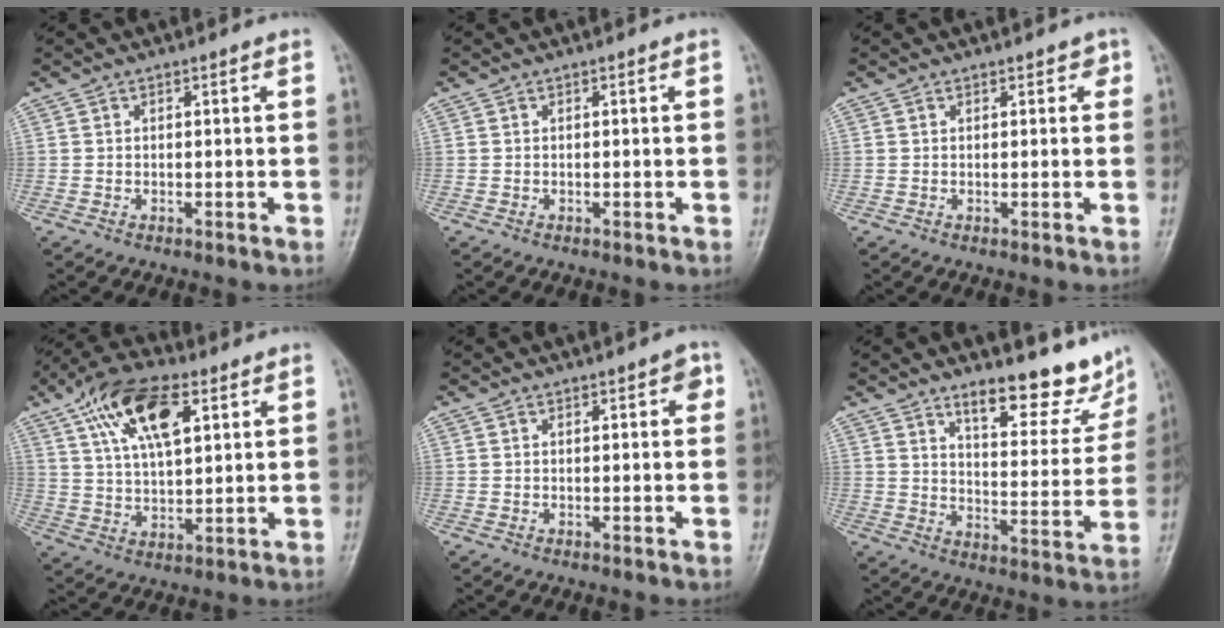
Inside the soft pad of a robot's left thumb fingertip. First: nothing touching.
{"total": 0.0}
{"total": 1.4, "force": [0.9, 0.9, 0.6], "torque": [0.008, -0.002, 0.005]}
{"total": 14.2, "force": [6.3, 6.5, 11.0], "torque": [-0.184, -0.005, 0.111]}
{"total": 2.2, "force": [1.0, 1.0, 1.7], "torque": [-0.011, 0.000, 0.010]}
{"total": 14.0, "force": [10.9, 4.5, 7.5], "torque": [-0.059, -0.088, 0.155]}